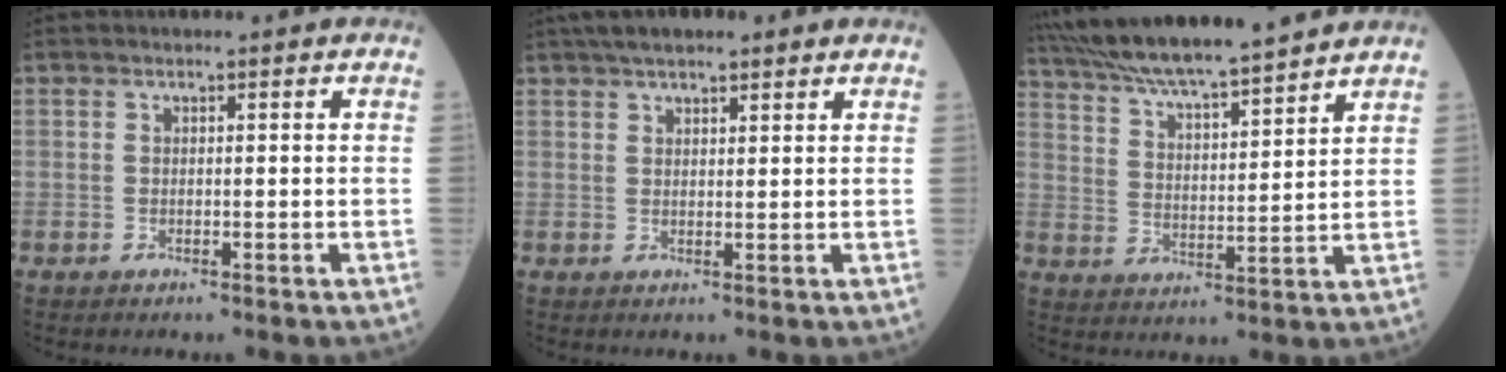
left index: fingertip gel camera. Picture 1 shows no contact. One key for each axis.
{"total": 6.0, "fx": 4.7, "fy": 1.5, "fz": 3.4, "tx": -0.054, "ty": 0.032, "tz": 0.075}
{"total": 17.2, "fx": 15.5, "fy": 0.5, "fz": 7.4, "tx": -0.136, "ty": 0.019, "tz": 0.255}